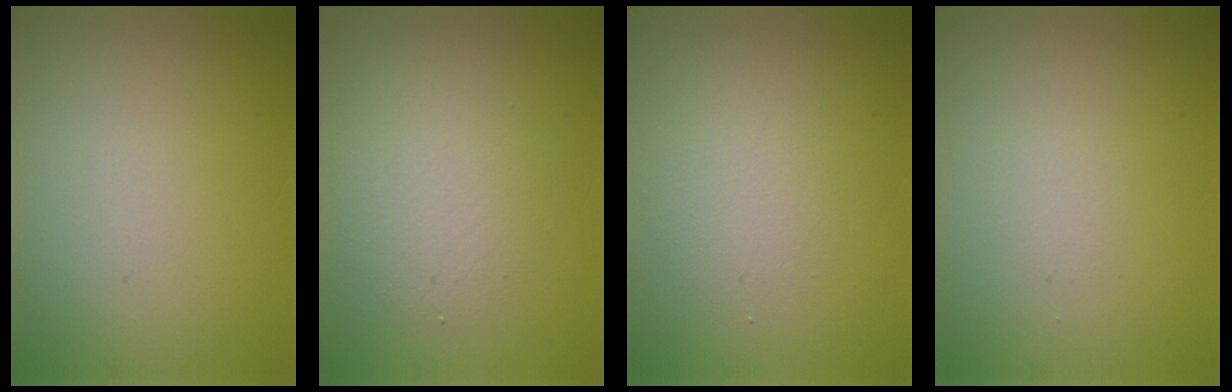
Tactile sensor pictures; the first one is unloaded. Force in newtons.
{"total": 3.2, "press": 3.2, "slide": 0.2}
{"total": 1.6, "press": 1.6, "slide": 0.2}
{"total": 0.7, "press": 0.7, "slide": 0.1}